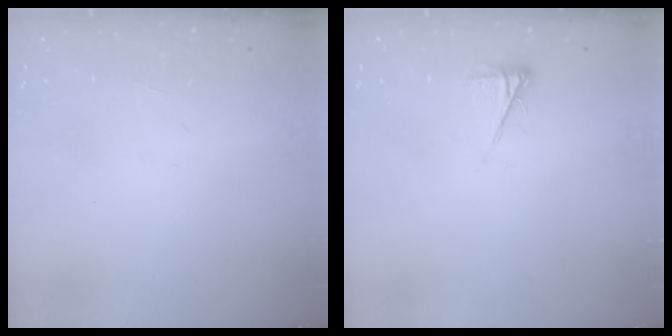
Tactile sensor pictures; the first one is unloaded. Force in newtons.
{"total": 3.9, "press": 3.9, "slide": 0.5}